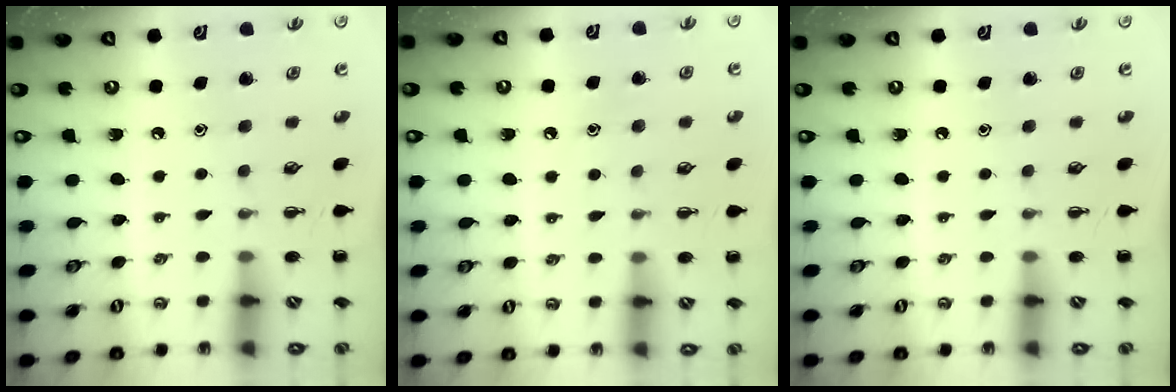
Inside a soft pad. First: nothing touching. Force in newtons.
{"total": 7.0, "press": 6.8, "slide": 1.6}
{"total": 0.0}